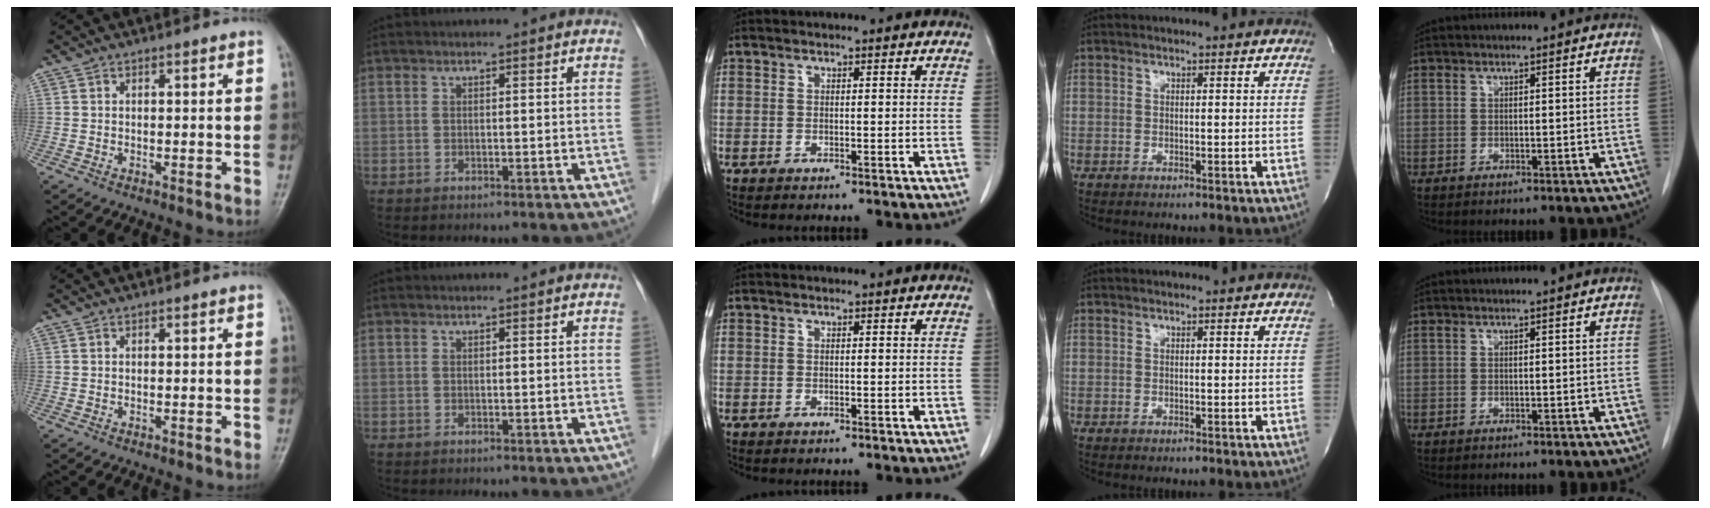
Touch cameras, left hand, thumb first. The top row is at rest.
{}